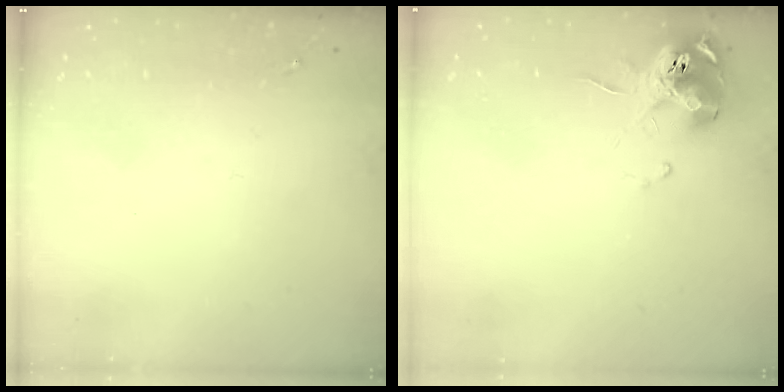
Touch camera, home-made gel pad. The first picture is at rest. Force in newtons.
{"total": 13.5, "press": 13.5, "slide": 1.2}